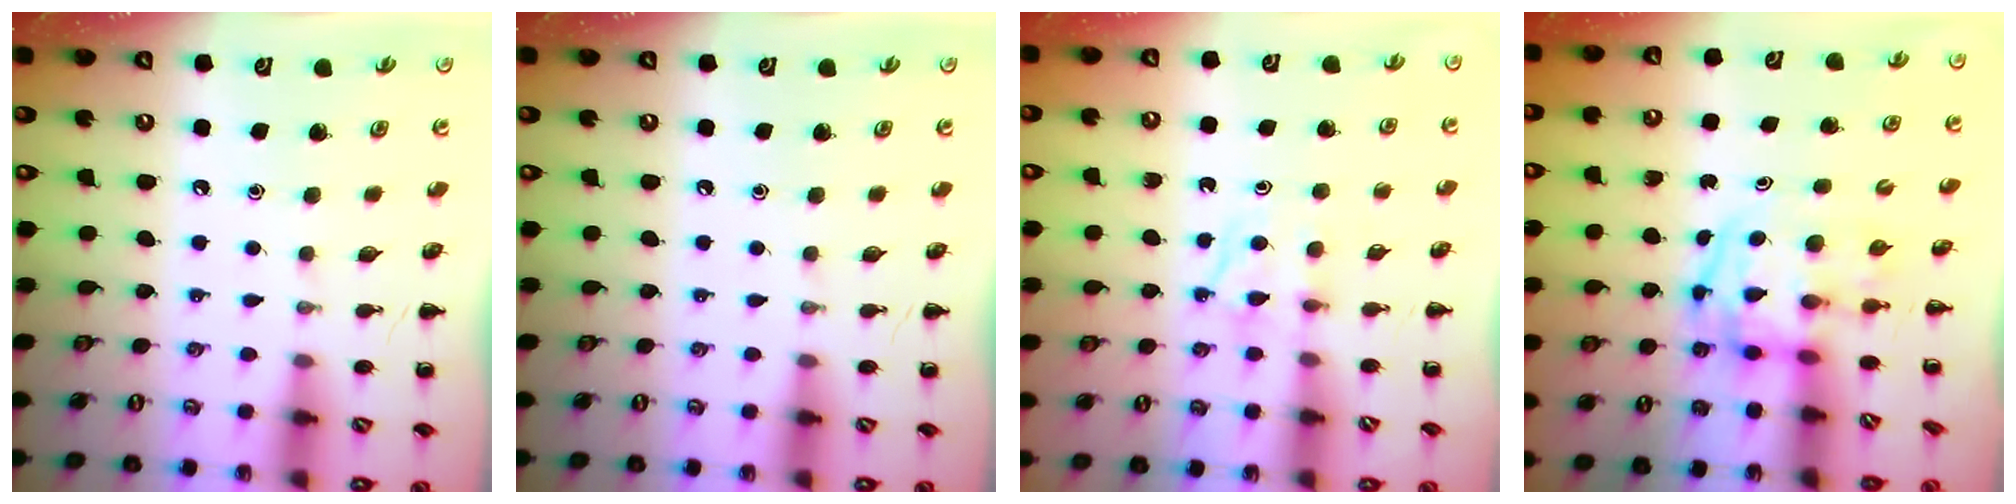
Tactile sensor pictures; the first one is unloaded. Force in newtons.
{"total": 0.0}
{"total": 5.1, "press": 4.9, "slide": 1.5}
{"total": 3.8, "press": 3.7, "slide": 0.8}